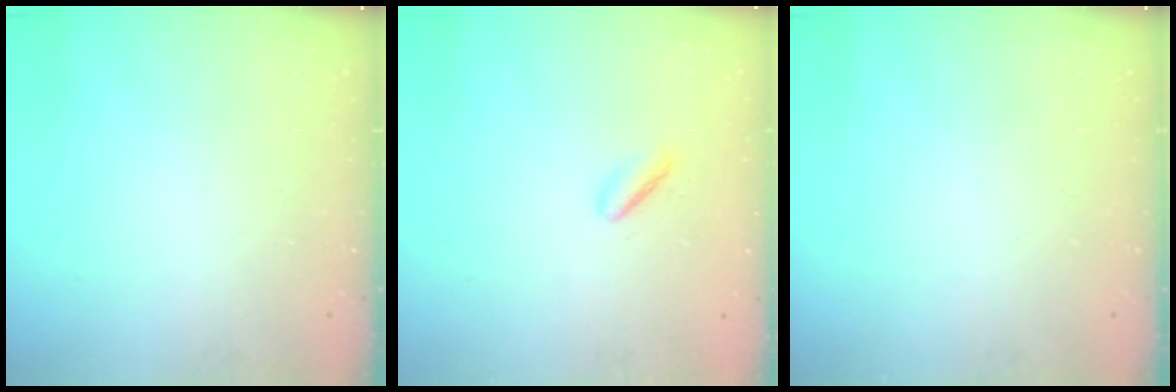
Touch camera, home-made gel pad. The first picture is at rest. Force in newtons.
{"total": 2.5, "press": 2.3, "slide": 0.8}
{"total": 0.0}